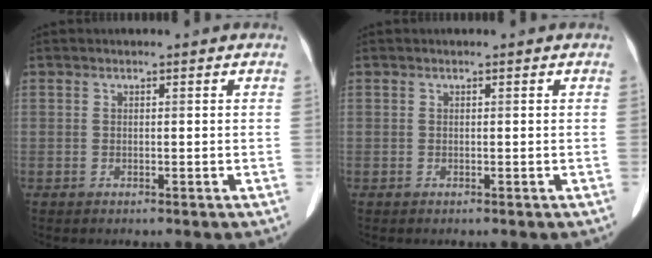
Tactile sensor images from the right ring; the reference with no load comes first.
{"total": 0.0}